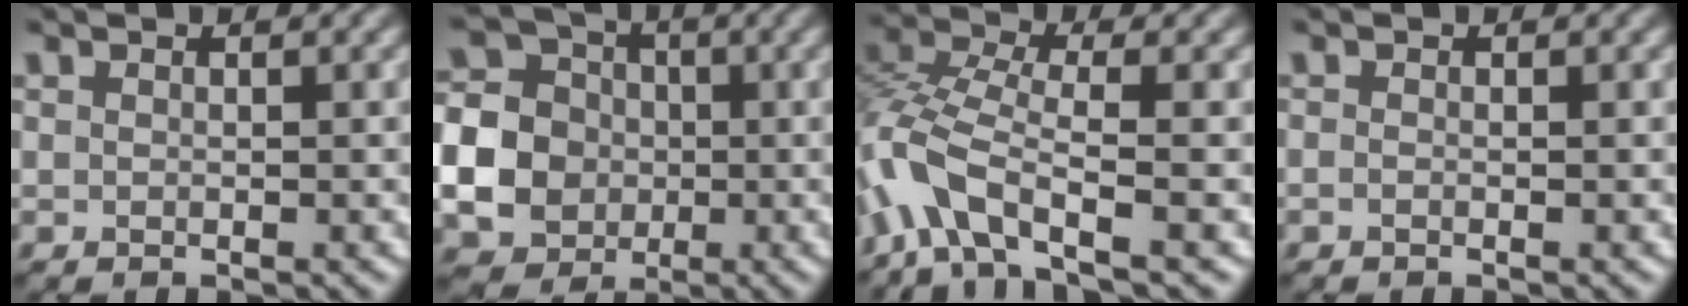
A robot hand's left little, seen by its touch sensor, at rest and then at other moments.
{"total": 9.1, "force": [-2.0, 8.1, 3.6], "torque": [-0.090, -0.008, -0.057]}
{"total": 6.1, "force": [-3.6, 2.2, 4.4], "torque": [-0.095, 0.002, -0.090]}
{"total": 0.5, "force": [-0.5, 0.0, -0.1], "torque": [0.005, -0.001, -0.012]}